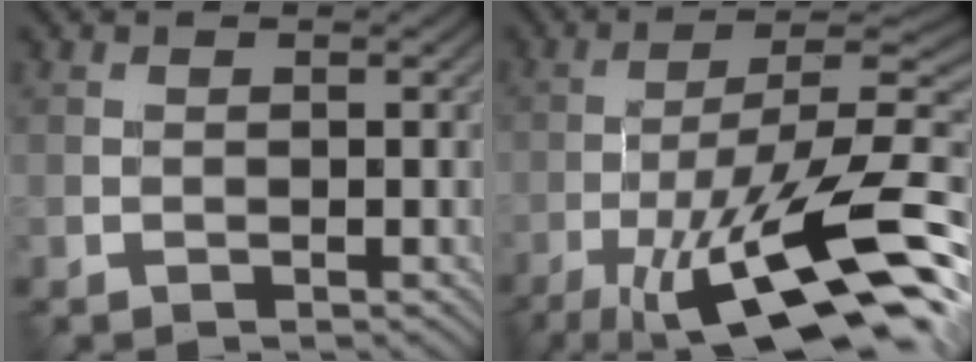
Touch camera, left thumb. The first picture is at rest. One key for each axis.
{"total": 18.4, "fx": -8.3, "fy": 4.8, "fz": 15.7, "tx": -0.255, "ty": -0.004, "tz": -0.150}